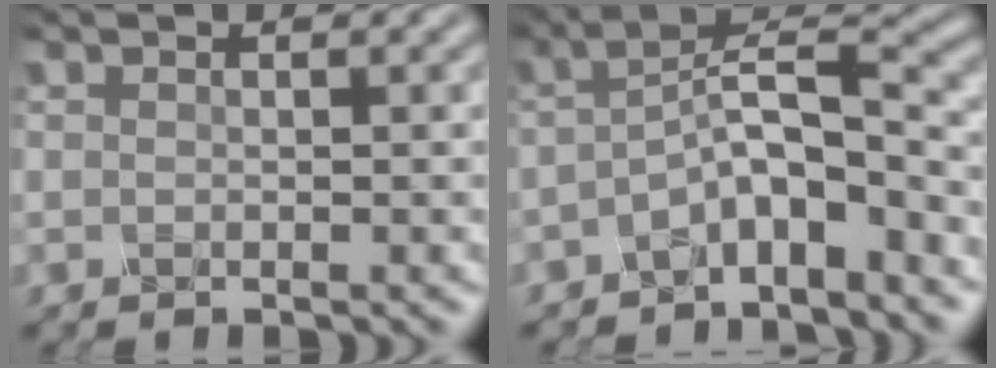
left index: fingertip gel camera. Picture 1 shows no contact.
{"total": 5.0, "force": [-2.5, 1.2, 4.2], "torque": [-0.076, 0.017, -0.043]}